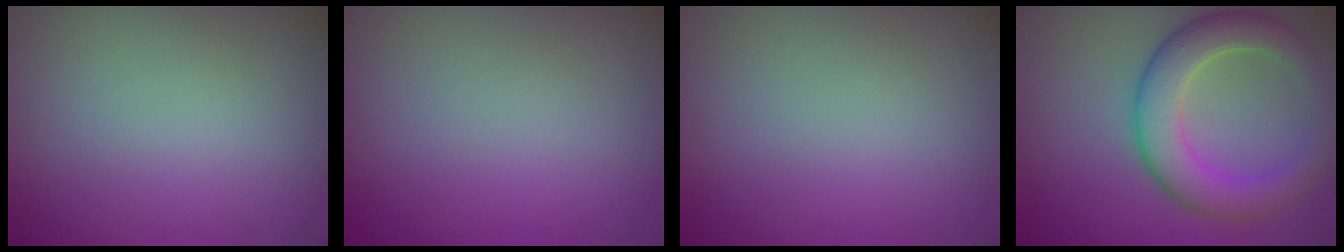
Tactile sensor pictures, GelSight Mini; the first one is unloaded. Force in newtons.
{"total": 0.0}
{"total": 0.0}
{"total": 5.6, "press": 5.6, "slide": 0.3}